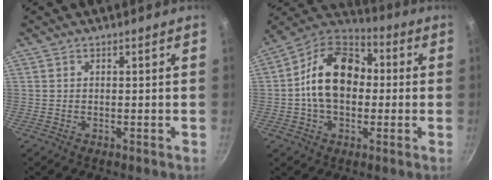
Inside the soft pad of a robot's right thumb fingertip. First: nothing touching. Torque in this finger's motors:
{"motor_torque": [0.75, 3.27, 1.35, -0.03, 0.15]}